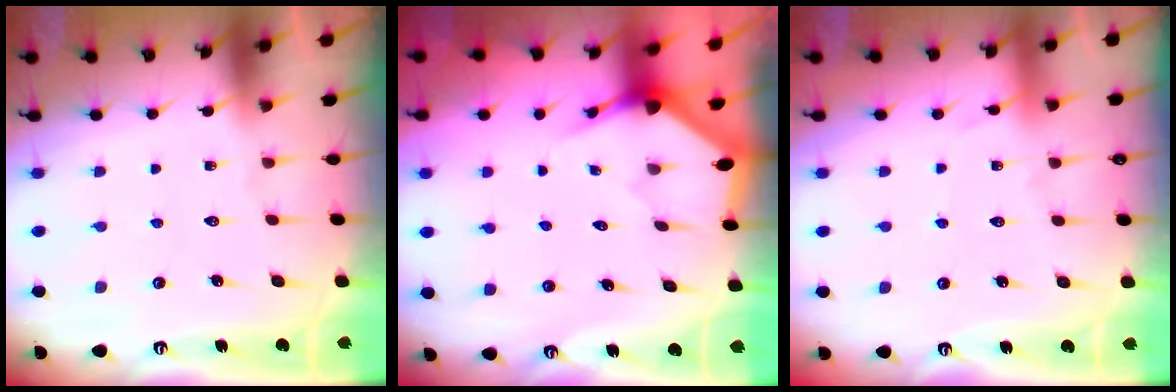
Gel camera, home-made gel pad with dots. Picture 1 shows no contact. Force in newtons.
{"total": 3.2, "press": 3.2, "slide": 0.1}
{"total": 3.8, "press": 3.8, "slide": 0.5}